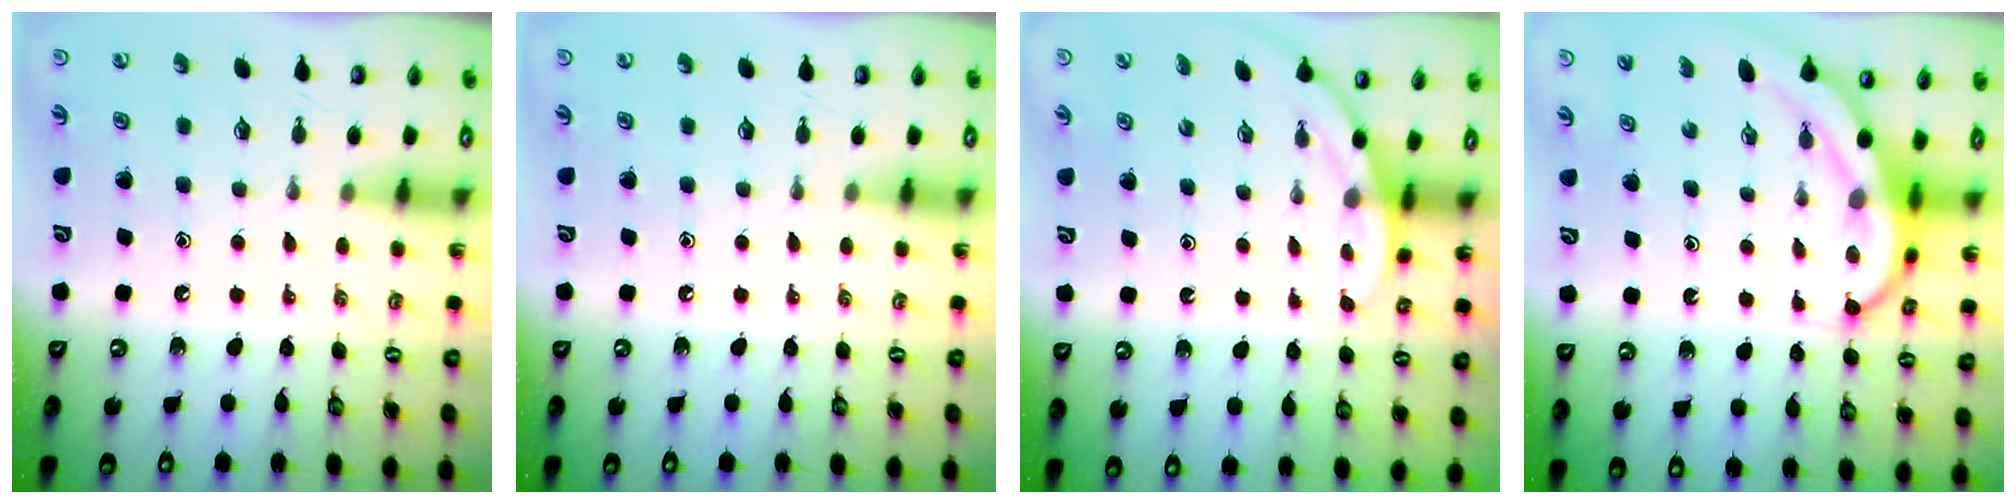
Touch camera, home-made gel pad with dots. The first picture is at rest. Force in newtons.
{"total": 0.0}
{"total": 2.8, "press": 2.8, "slide": 0.1}
{"total": 6.0, "press": 6.0, "slide": 0.6}